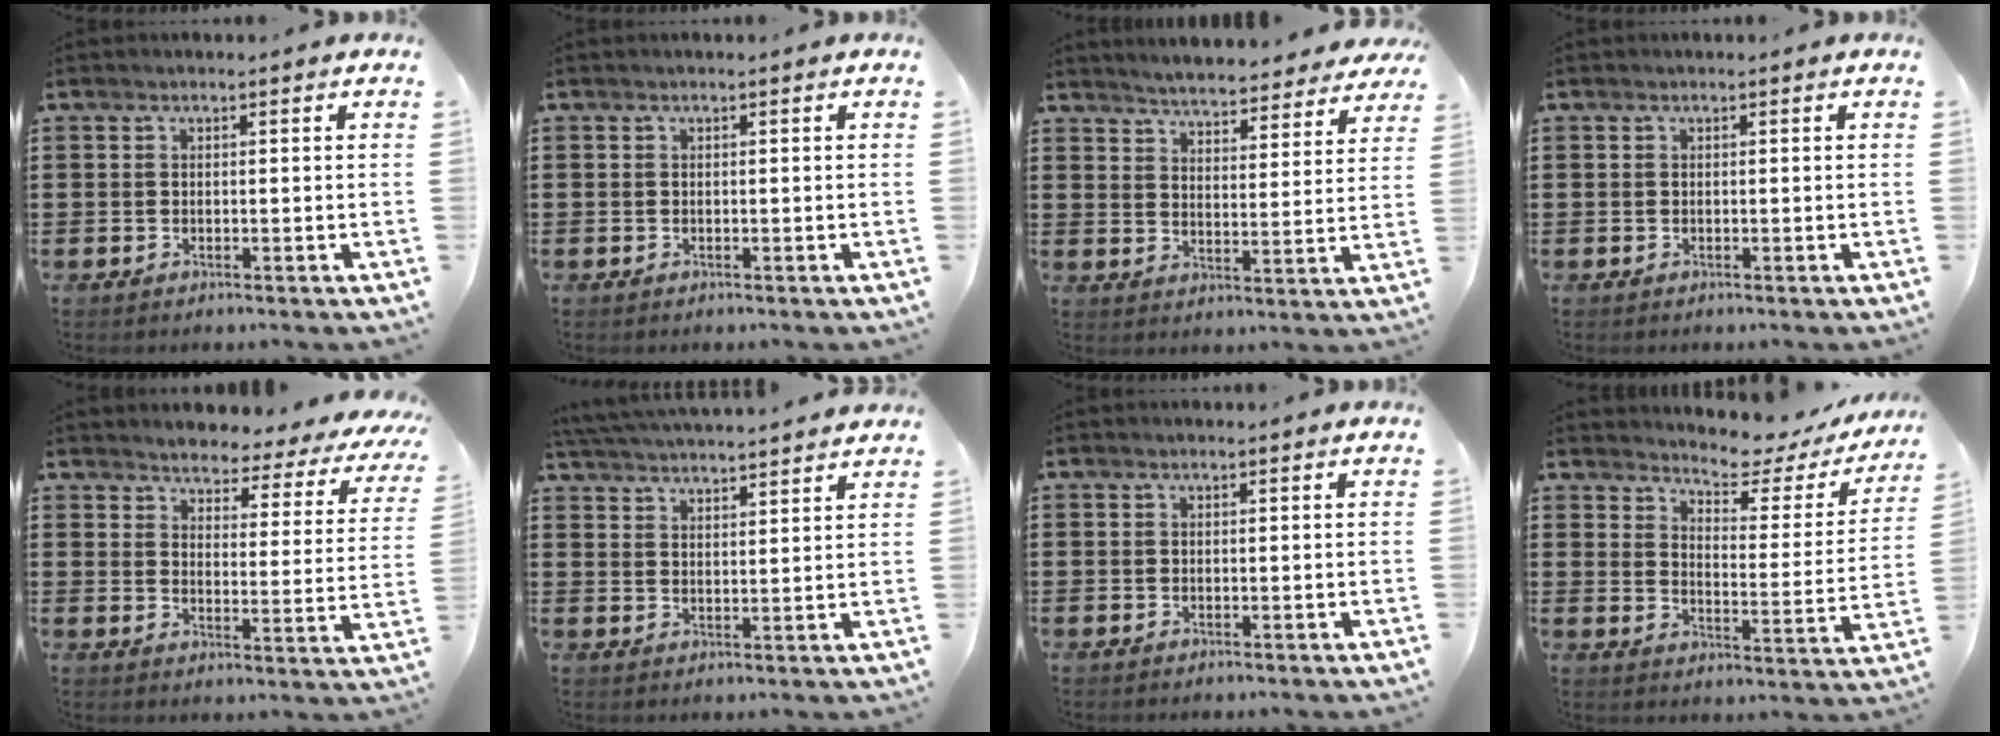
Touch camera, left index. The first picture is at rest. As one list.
[{"total": 0.0}, {"total": 4.4, "force": [4.3, -0.3, 0.4], "torque": [-0.032, -0.030, 0.073]}, {"total": 0.0}, {"total": 3.2, "force": [3.1, 0.4, 0.2], "torque": [-0.020, -0.032, 0.044]}, {"total": 4.0, "force": [4.0, -0.5, 0.1], "torque": [-0.019, -0.020, 0.070]}, {"total": 0.0}, {"total": 5.1, "force": [4.9, 0.7, 1.5], "torque": [-0.041, -0.041, 0.077]}]